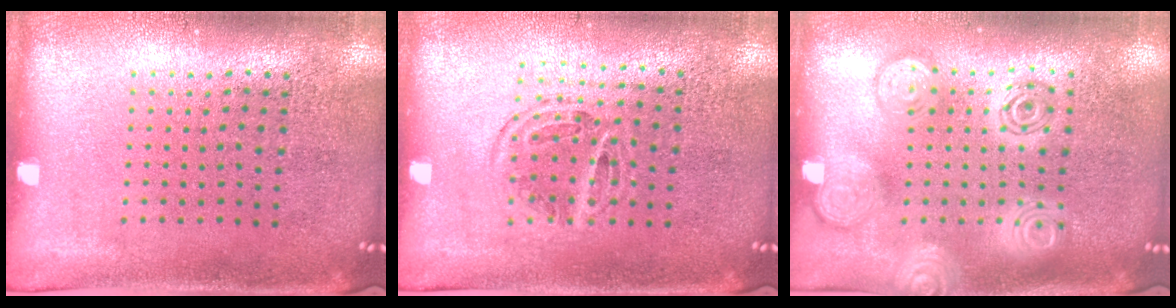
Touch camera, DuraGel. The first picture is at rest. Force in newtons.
{"total": 1.0, "press": 1.0, "slide": 0.4}
{"total": 2.6, "press": 2.6, "slide": 0.3}